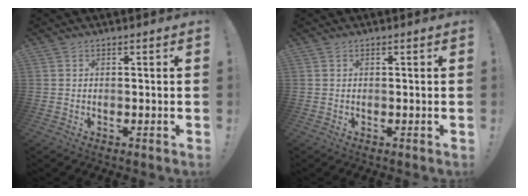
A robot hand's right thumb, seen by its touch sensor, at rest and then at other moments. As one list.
[{"total": 0.0}]